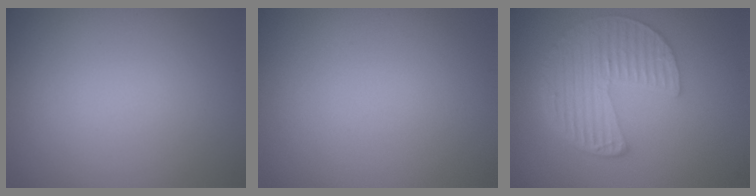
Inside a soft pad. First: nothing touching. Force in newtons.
{"total": 0.0}
{"total": 5.8, "press": 4.2, "slide": 3.9}